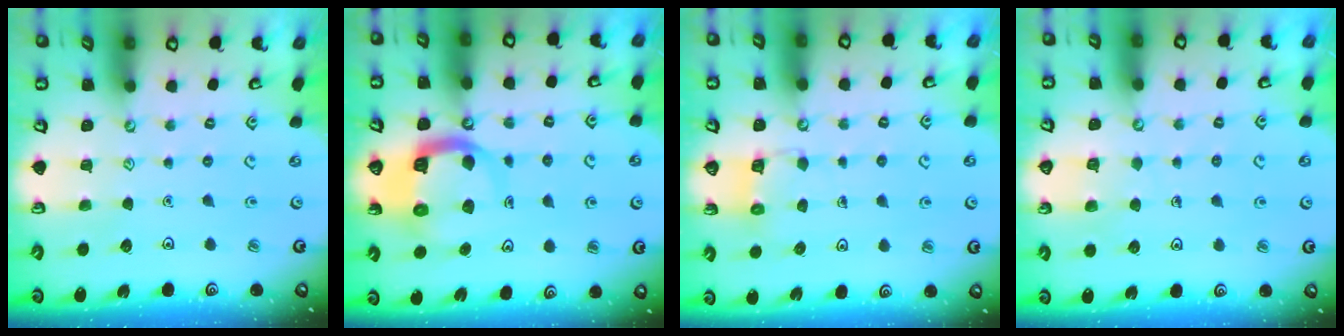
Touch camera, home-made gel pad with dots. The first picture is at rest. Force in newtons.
{"total": 9.2, "press": 9.2, "slide": 1.0}
{"total": 6.2, "press": 6.2, "slide": 0.3}
{"total": 5.1, "press": 5.1, "slide": 0.4}